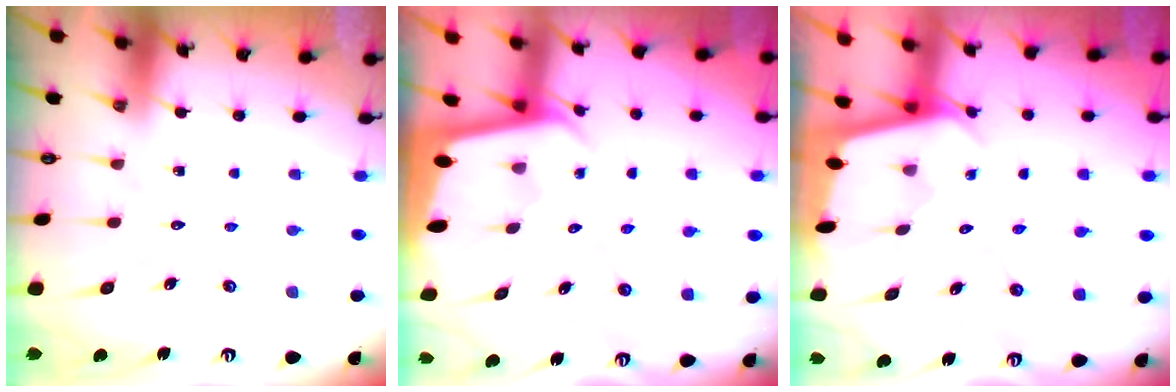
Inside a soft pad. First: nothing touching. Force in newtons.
{"total": 1.8, "press": 1.8, "slide": 0.1}
{"total": 1.8, "press": 1.8, "slide": 0.2}